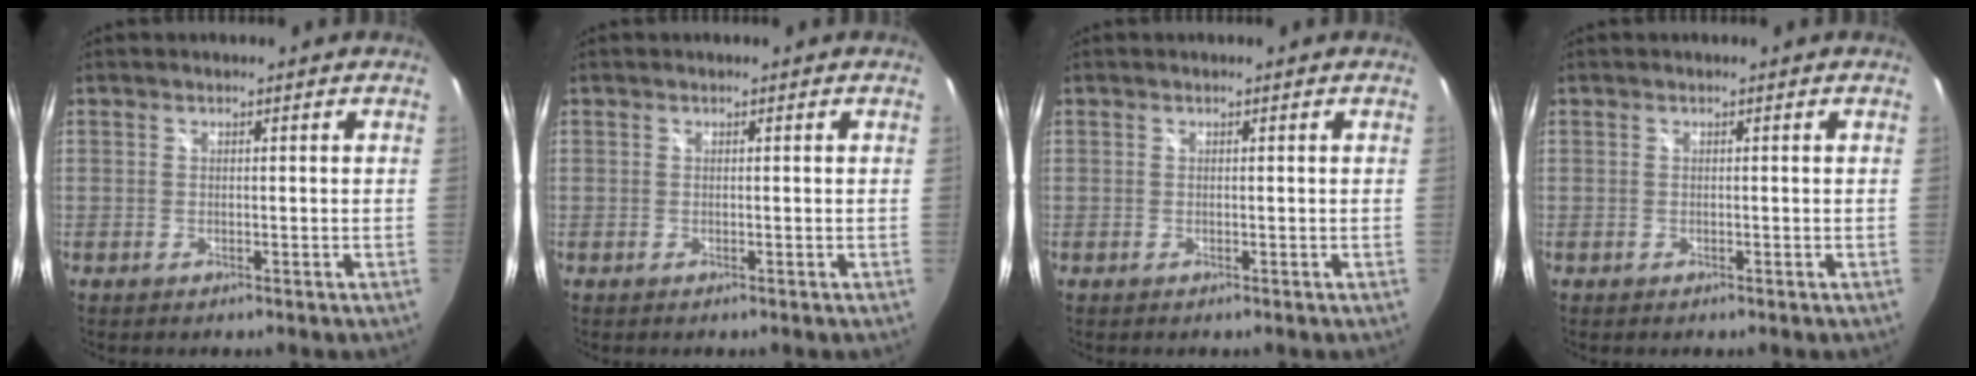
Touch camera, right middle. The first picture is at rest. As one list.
[{"total": 0.0}, {"total": 0.0}, {"total": 0.0}]